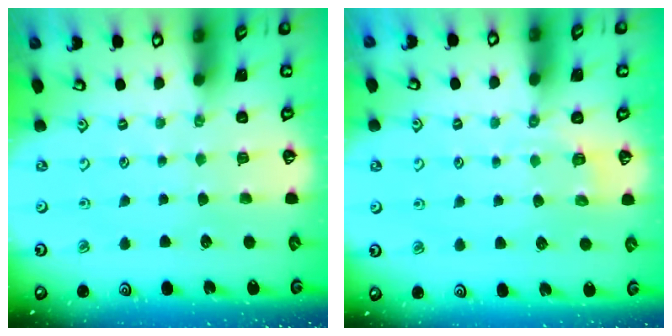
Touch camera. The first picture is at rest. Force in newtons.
{"total": 2.1, "press": 1.0, "slide": 1.9}